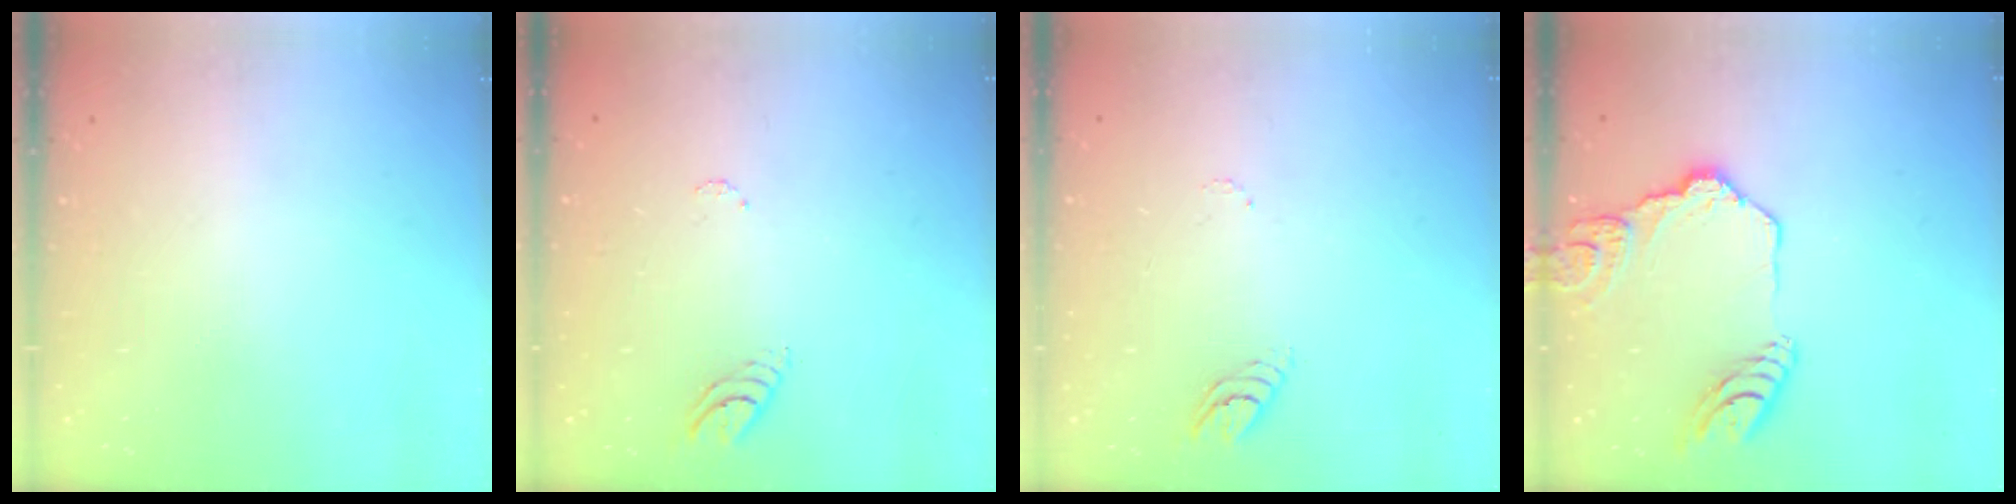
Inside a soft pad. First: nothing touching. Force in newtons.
{"total": 3.7, "press": 3.7, "slide": 0.3}
{"total": 3.6, "press": 3.6, "slide": 0.3}
{"total": 15.4, "press": 15.3, "slide": 1.5}